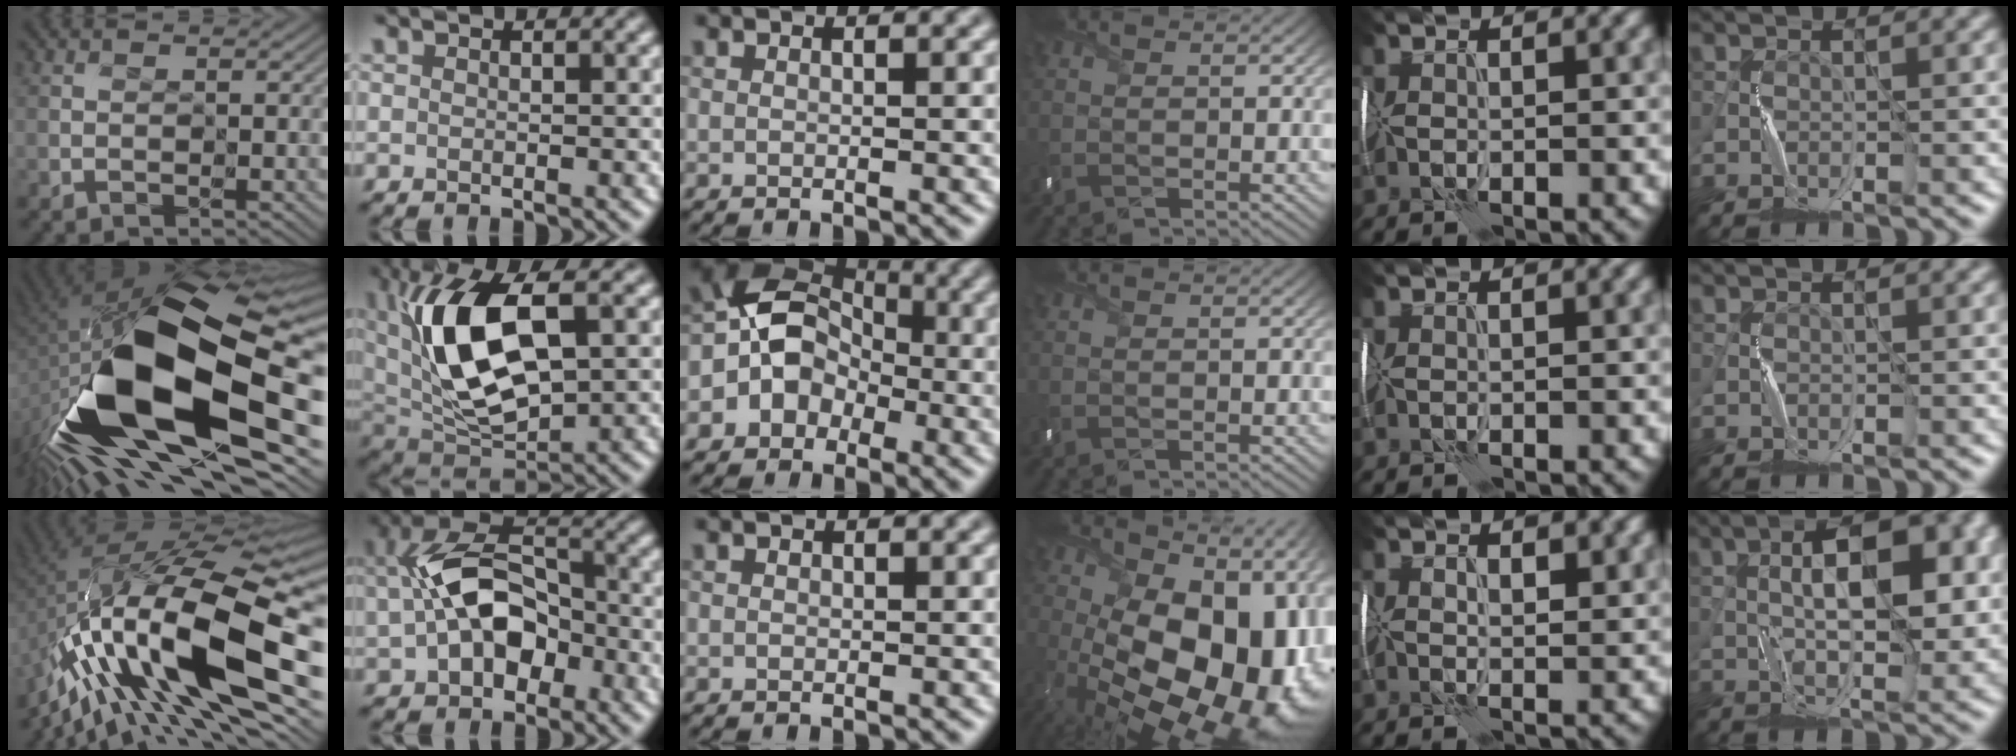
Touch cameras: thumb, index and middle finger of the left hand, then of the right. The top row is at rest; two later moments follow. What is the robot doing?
{"motion": "wrap", "object": "ribbon"}